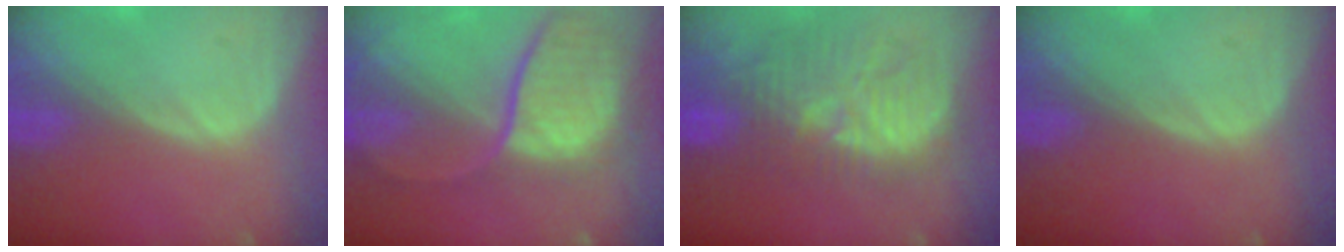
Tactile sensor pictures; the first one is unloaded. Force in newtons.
{"total": 12.1, "press": 9.9, "slide": 7.0}
{"total": 11.4, "press": 11.2, "slide": 2.4}
{"total": 0.0}